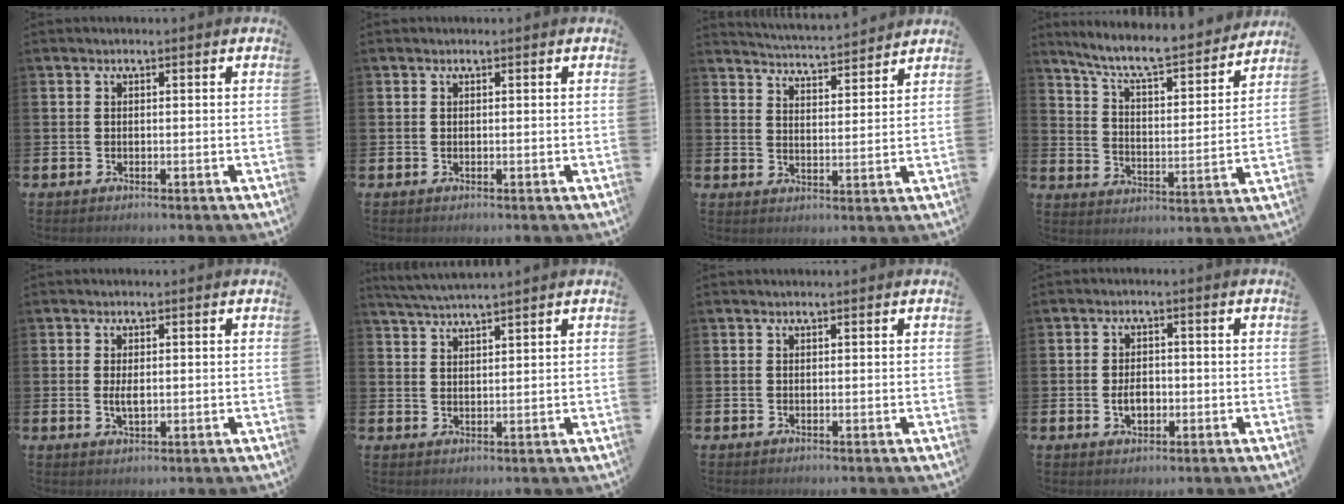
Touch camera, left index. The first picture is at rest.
{"total": 0.0}
{"total": 4.7, "force": [4.7, -0.2, 0.2], "torque": [-0.026, -0.034, 0.082]}
{"total": 8.3, "force": [7.6, 1.1, 3.2], "torque": [-0.089, -0.056, 0.126]}
{"total": 2.6, "force": [0.2, 1.3, 2.2], "torque": [-0.035, 0.001, 0.001]}
{"total": 3.4, "force": [3.3, -0.4, 0.6], "torque": [-0.028, -0.009, 0.061]}
{"total": 0.0}
{"total": 2.9, "force": [-0.6, 2.0, 2.1], "torque": [-0.023, -0.004, -0.015]}